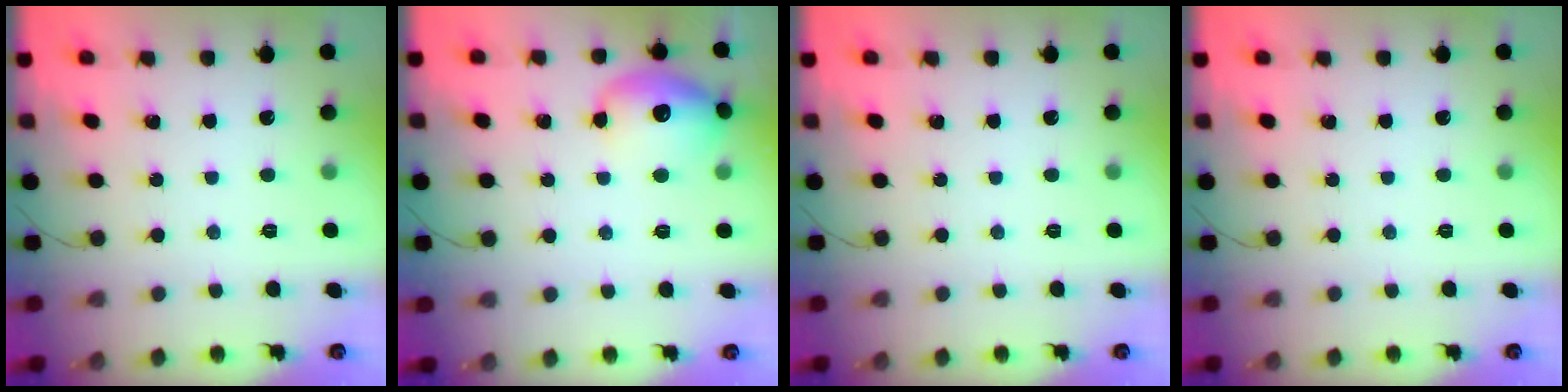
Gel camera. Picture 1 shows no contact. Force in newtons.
{"total": 12.8, "press": 12.6, "slide": 2.2}
{"total": 0.0}
{"total": 0.0}